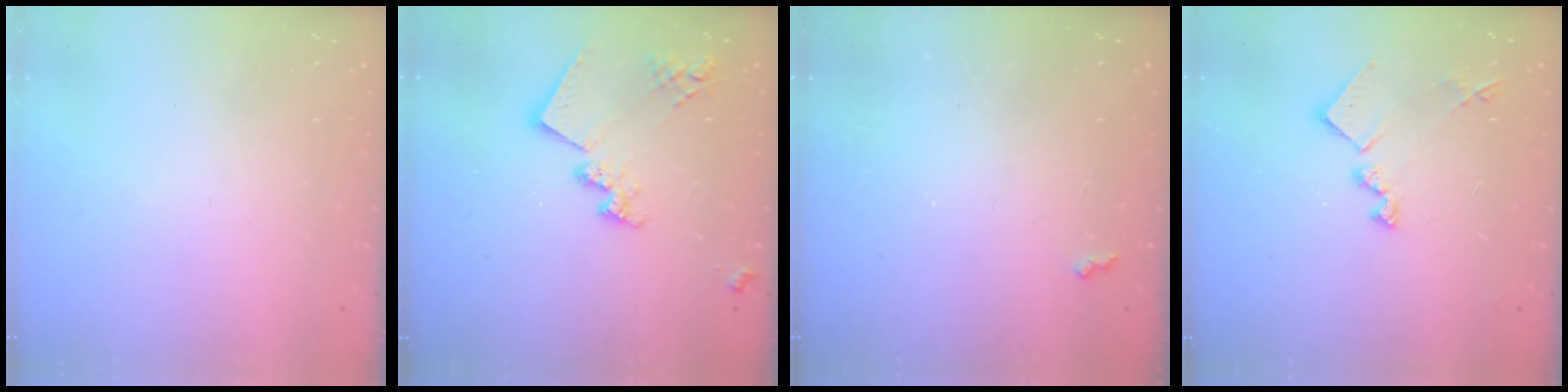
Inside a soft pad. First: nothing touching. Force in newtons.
{"total": 15.2, "press": 15.2, "slide": 0.8}
{"total": 2.7, "press": 2.7, "slide": 0.5}
{"total": 11.9, "press": 11.9, "slide": 0.4}